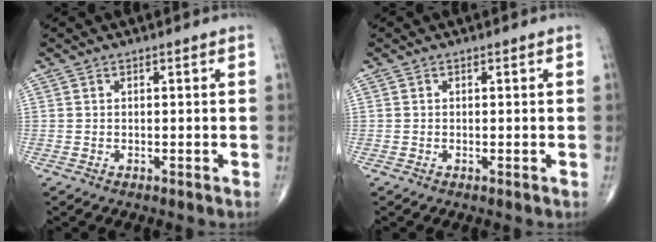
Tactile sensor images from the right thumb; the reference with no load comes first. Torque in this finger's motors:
{"motor_torque": [-0.03, 0.02, 0.03, -0.18, 0.06]}